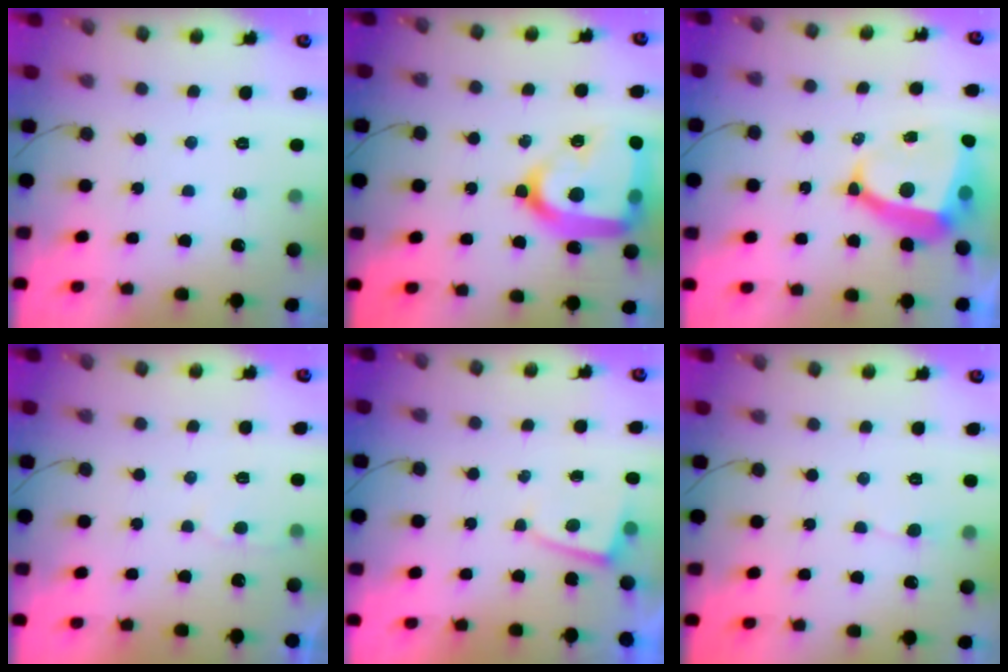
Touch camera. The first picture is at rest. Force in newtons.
{"total": 25.1, "press": 25.0, "slide": 2.3}
{"total": 9.4, "press": 9.3, "slide": 0.9}
{"total": 2.7, "press": 2.7, "slide": 0.3}
{"total": 2.0, "press": 2.0, "slide": 0.3}
{"total": 3.0, "press": 3.0, "slide": 0.4}